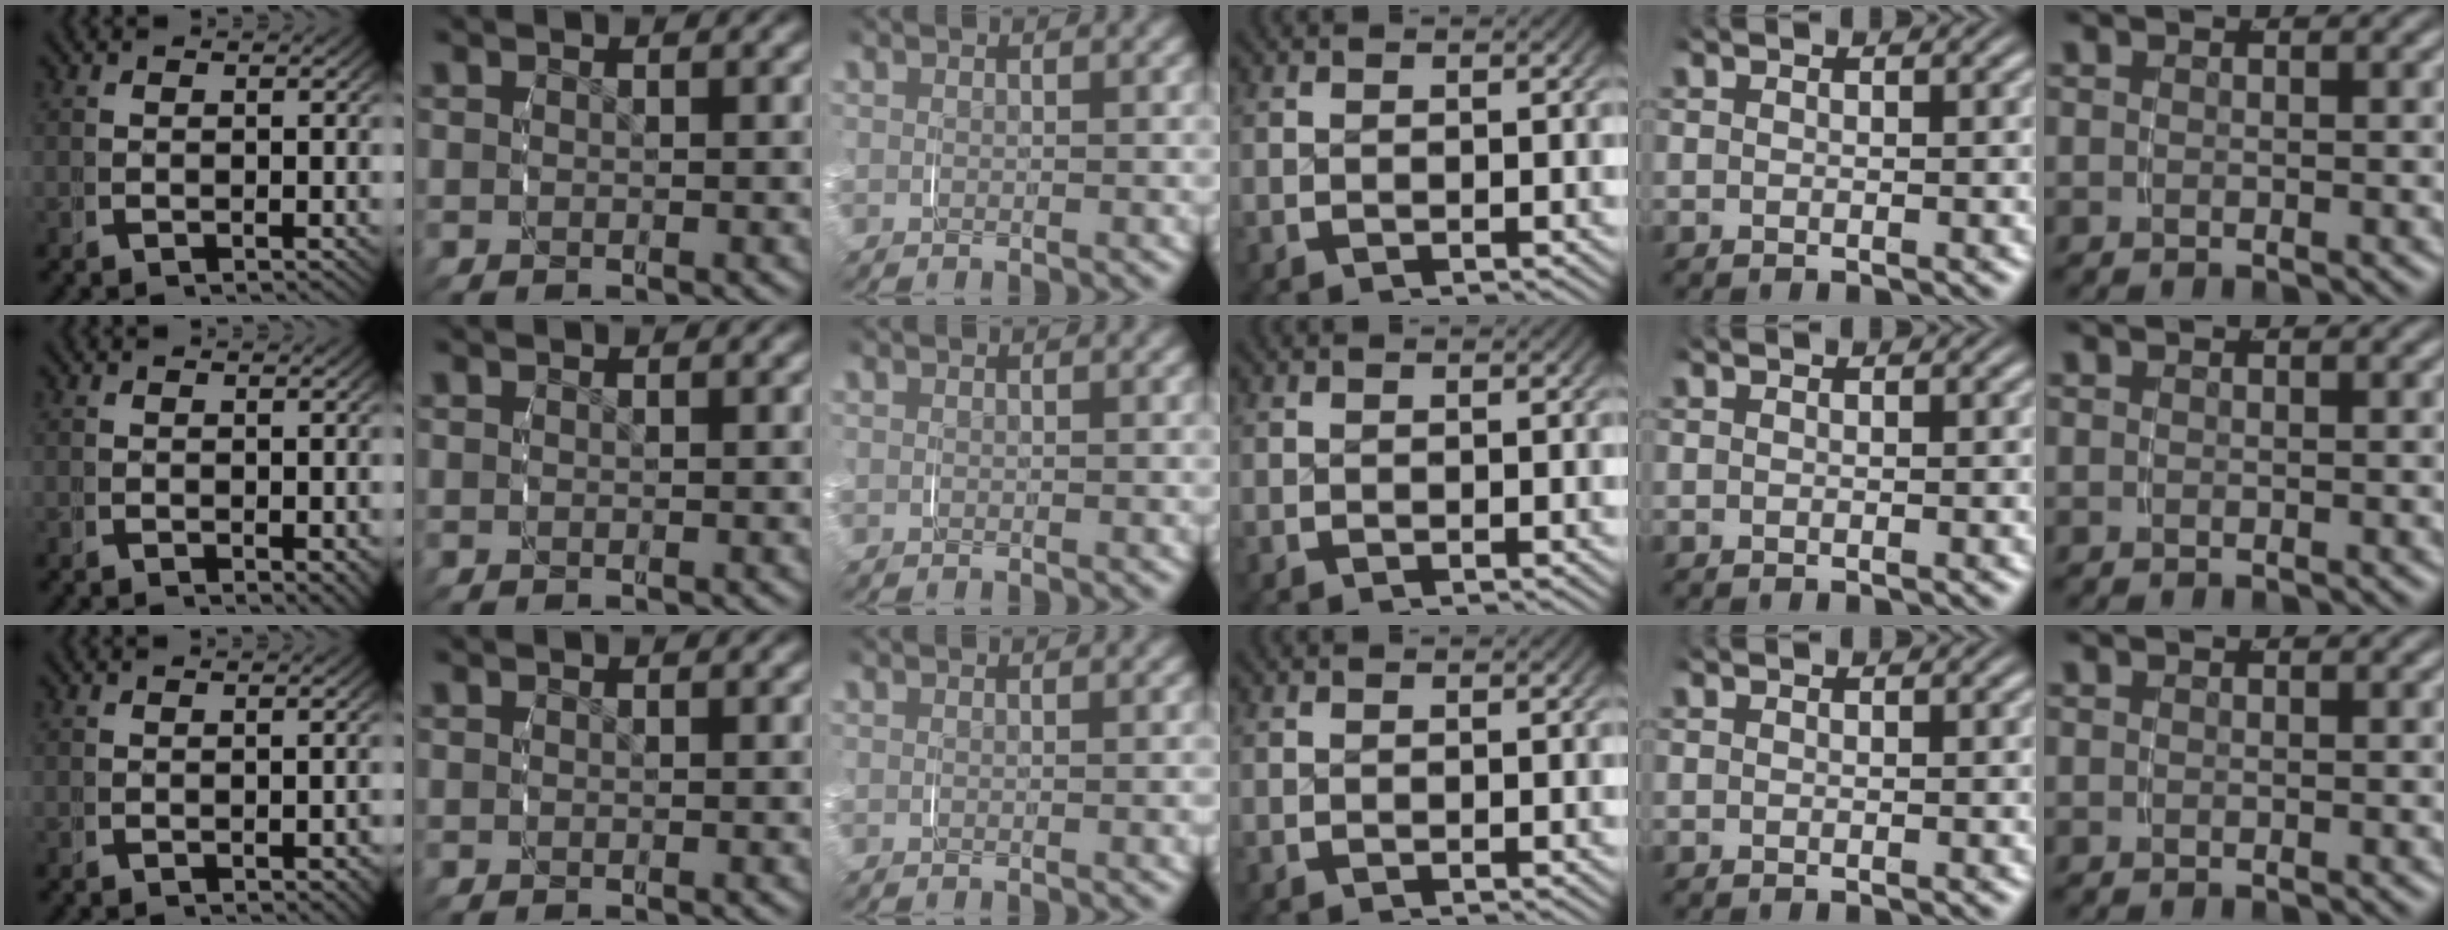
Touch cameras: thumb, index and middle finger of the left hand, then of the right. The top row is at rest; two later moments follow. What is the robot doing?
{"motion": "grasp_and_lifting", "object": "string"}